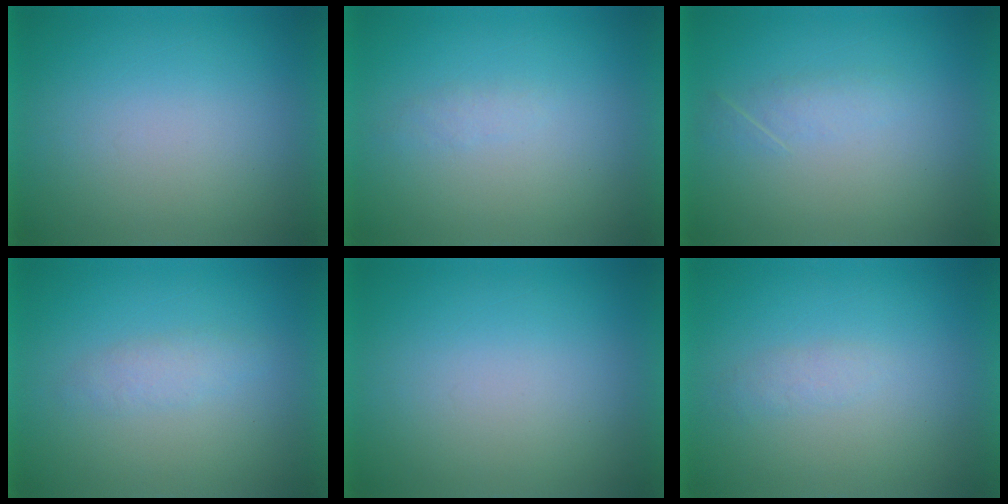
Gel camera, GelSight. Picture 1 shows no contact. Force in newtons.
{"total": 1.2}
{"total": 1.7}
{"total": 1.9}
{"total": 0.0}
{"total": 1.4}